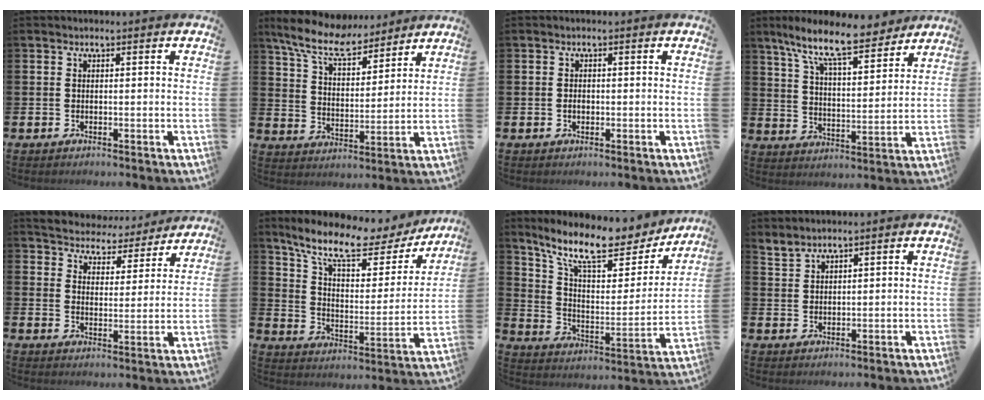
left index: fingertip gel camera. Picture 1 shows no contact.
{"total": 9.2, "force": [8.1, 2.4, 3.5], "torque": [-0.099, -0.040, 0.146]}
{"total": 0.9, "force": [-0.4, 0.7, 0.4], "torque": [-0.009, 0.004, -0.008]}
{"total": 10.9, "force": [9.2, 2.2, 5.3], "torque": [-0.120, -0.052, 0.158]}
{"total": 5.1, "force": [4.9, 1.3, -0.2], "torque": [-0.024, -0.046, 0.083]}
{"total": 11.2, "force": [9.2, 3.3, 5.5], "torque": [-0.130, -0.056, 0.155]}
{"total": 11.8, "force": [9.9, 3.3, 5.5], "torque": [-0.133, -0.059, 0.169]}
{"total": 2.4, "force": [2.4, 0.1, 0.0], "torque": [0.002, -0.011, 0.044]}